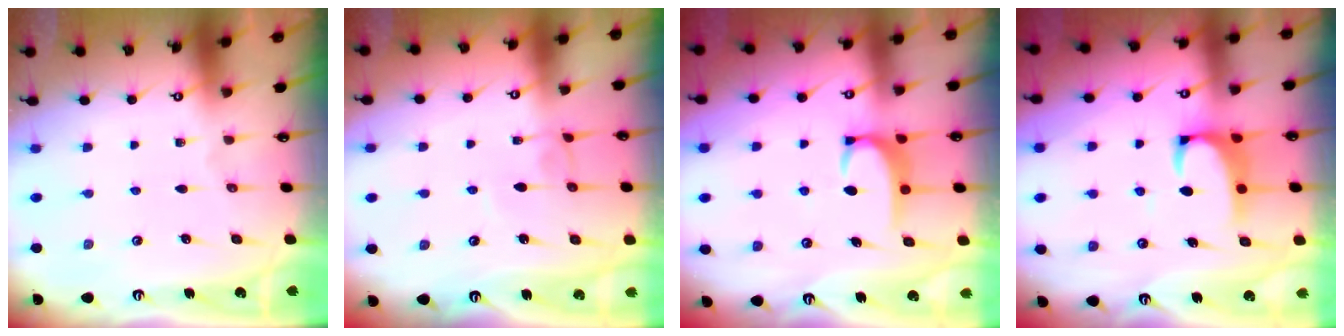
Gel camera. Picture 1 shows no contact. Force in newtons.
{"total": 2.8, "press": 2.8, "slide": 0.1}
{"total": 3.4, "press": 3.4, "slide": 0.4}
{"total": 2.1, "press": 1.9, "slide": 1.0}